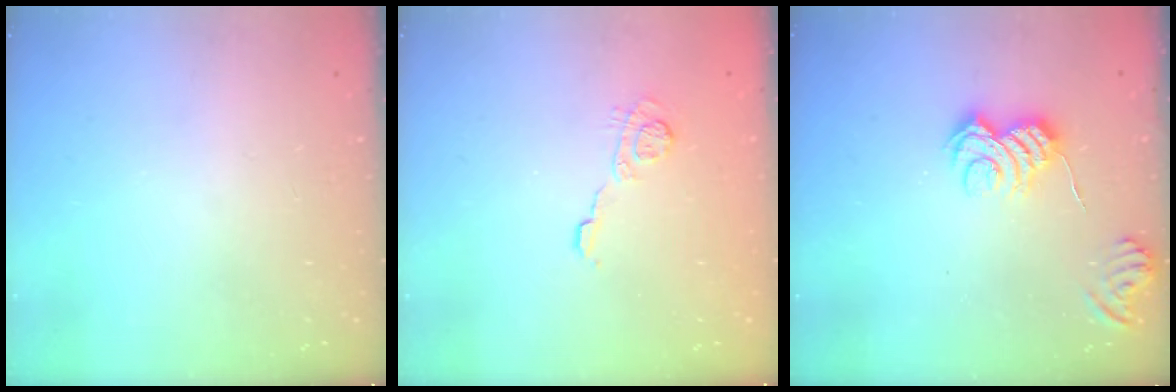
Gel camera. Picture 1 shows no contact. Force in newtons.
{"total": 7.6, "press": 7.5, "slide": 0.9}
{"total": 6.1, "press": 6.1, "slide": 0.6}